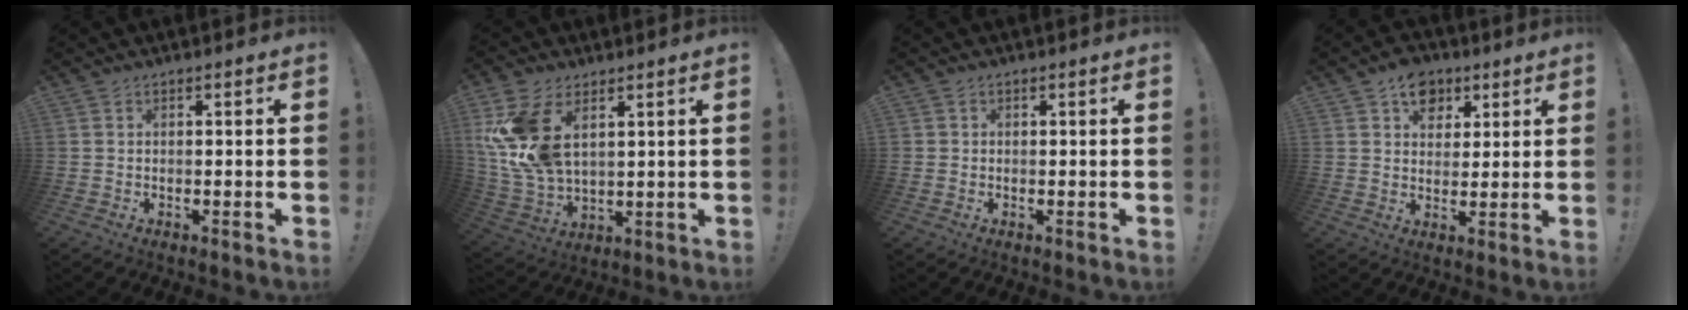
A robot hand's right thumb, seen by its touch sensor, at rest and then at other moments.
{"total": 15.9, "force": [5.6, 10.0, 11.1], "torque": [-0.221, -0.029, 0.109]}
{"total": 0.7, "force": [0.0, 0.6, 0.2], "torque": [-0.005, 0.004, 0.002]}
{"total": 9.2, "force": [4.8, 7.2, 3.2], "torque": [-0.033, -0.025, 0.092]}